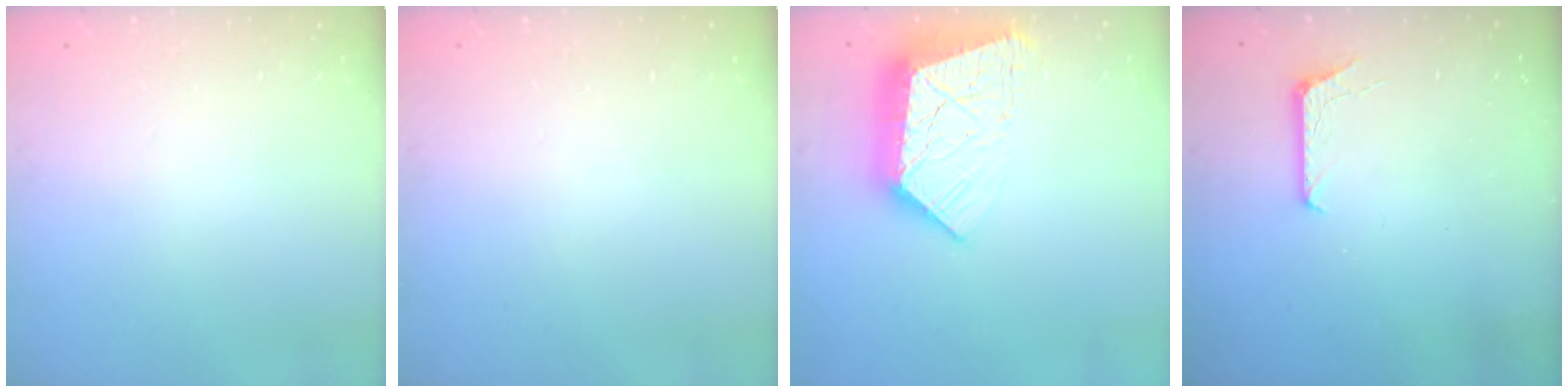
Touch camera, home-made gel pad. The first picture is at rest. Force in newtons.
{"total": 0.0}
{"total": 17.3, "press": 17.2, "slide": 1.6}
{"total": 6.3, "press": 6.3, "slide": 0.6}